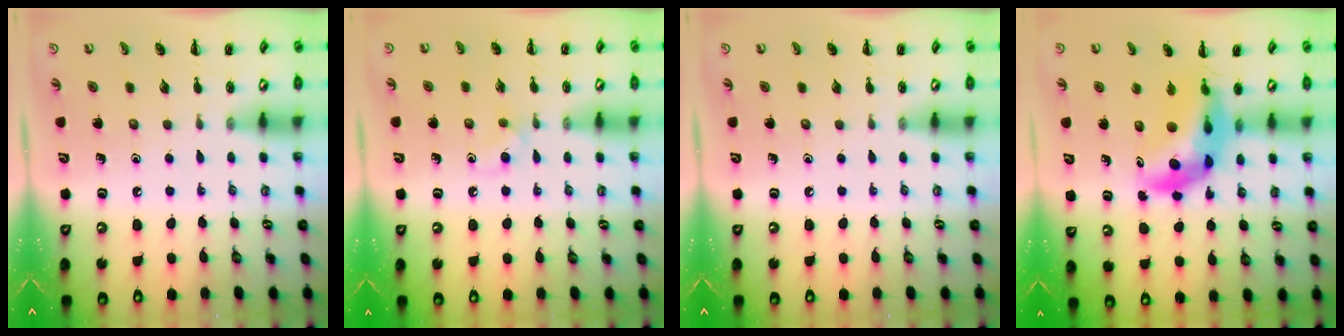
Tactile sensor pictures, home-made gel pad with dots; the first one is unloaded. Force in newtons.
{"total": 4.8, "press": 4.6, "slide": 1.5}
{"total": 0.0}
{"total": 9.9, "press": 9.5, "slide": 2.9}